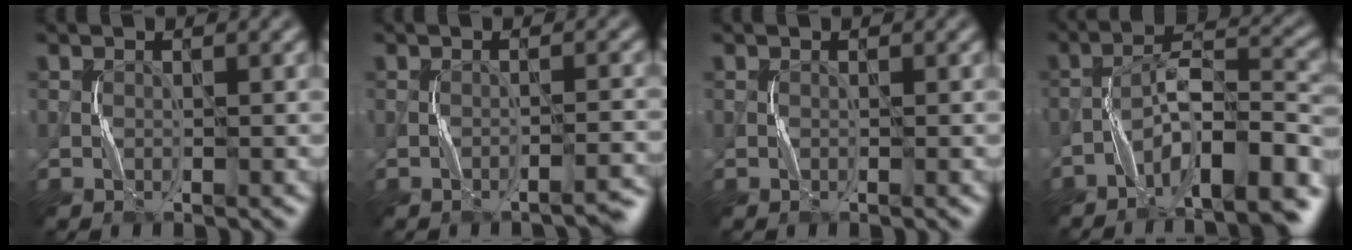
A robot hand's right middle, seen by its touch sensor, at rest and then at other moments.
{"total": 1.5, "force": [-1.4, -0.1, 0.5], "torque": [-0.009, 0.008, -0.023]}
{"total": 0.0}
{"total": 9.5, "force": [-6.2, 2.0, 7.0], "torque": [-0.102, 0.022, -0.102]}